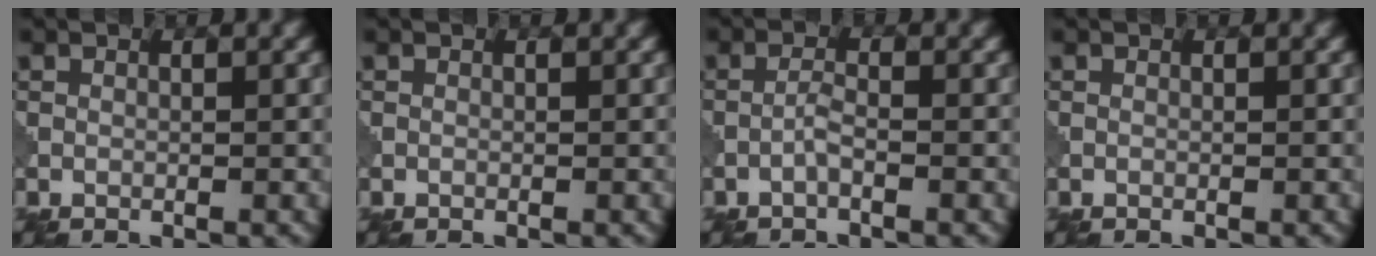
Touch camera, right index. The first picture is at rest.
{"total": 0.0}
{"total": 1.1, "force": [-0.6, 0.1, 0.9], "torque": [-0.018, 0.005, -0.013]}
{"total": 0.0}